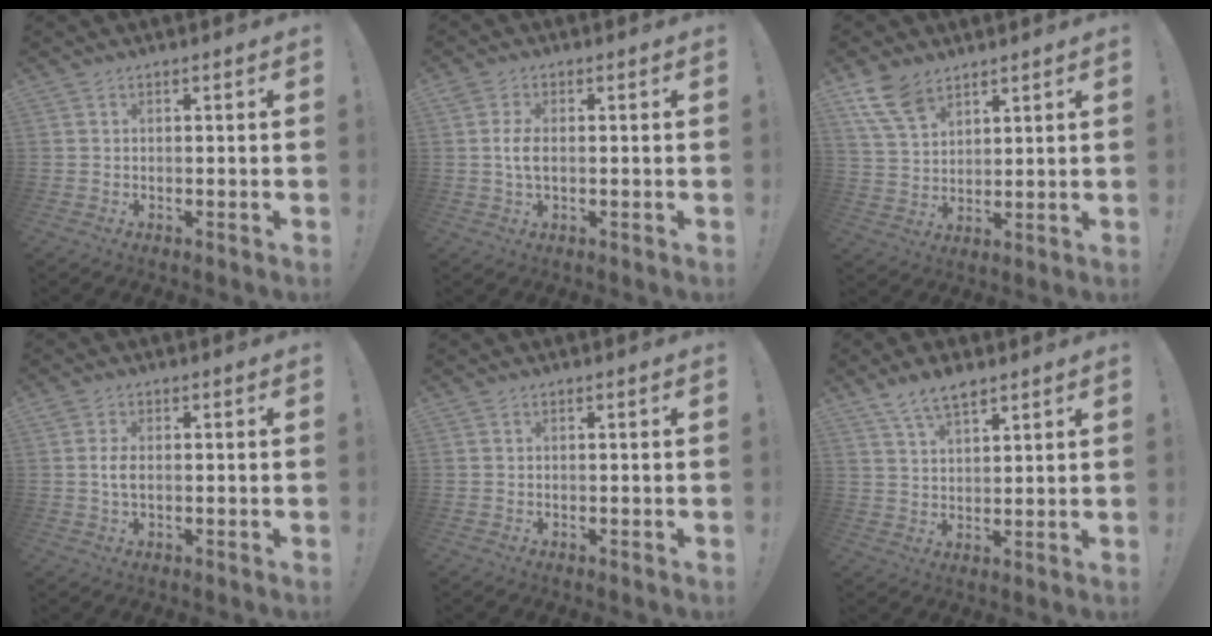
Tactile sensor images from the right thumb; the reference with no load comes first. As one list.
[{"total": 4.2, "force": [0.0, 2.2, 3.6], "torque": [-0.061, 0.001, -0.003]}, {"total": 9.6, "force": [6.5, 5.2, 4.8], "torque": [-0.106, -0.024, 0.132]}, {"total": 3.1, "force": [0.0, 1.6, 2.7], "torque": [-0.055, 0.001, -0.002]}, {"total": 0.0}, {"total": 7.5, "force": [5.4, 3.1, 4.2], "torque": [-0.075, -0.023, 0.101]}]